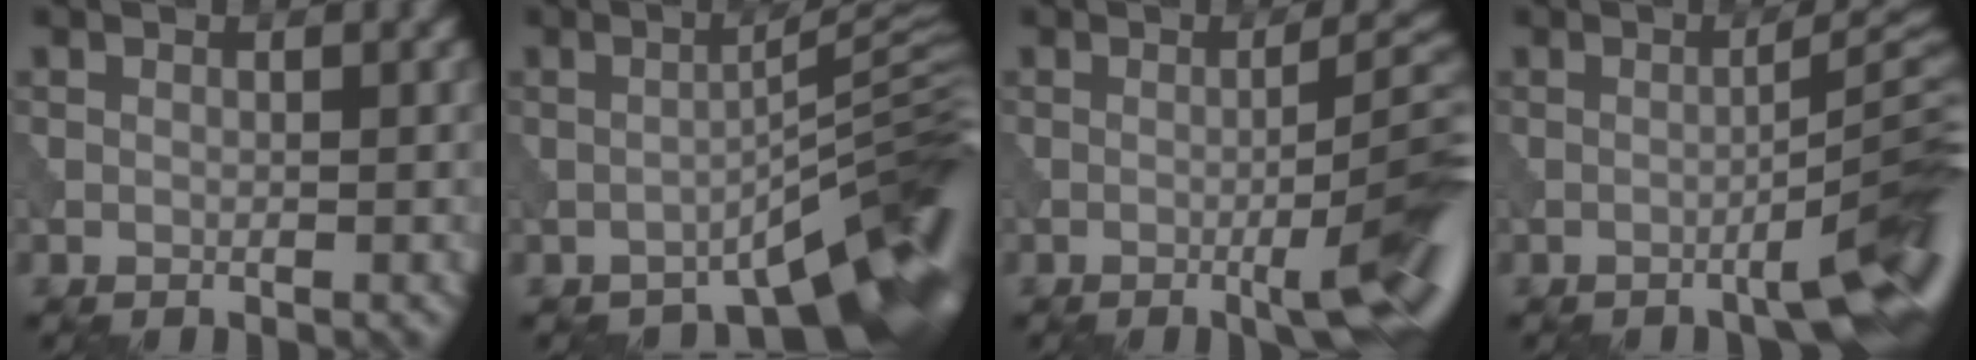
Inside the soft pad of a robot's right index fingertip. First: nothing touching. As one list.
[{"total": 10.3, "force": [-6.0, 2.9, 7.9], "torque": [-0.089, 0.004, -0.088]}, {"total": 8.5, "force": [-2.5, 1.6, 8.0], "torque": [-0.103, 0.010, -0.035]}, {"total": 8.8, "force": [-3.6, 1.5, 7.9], "torque": [-0.096, 0.015, -0.052]}]